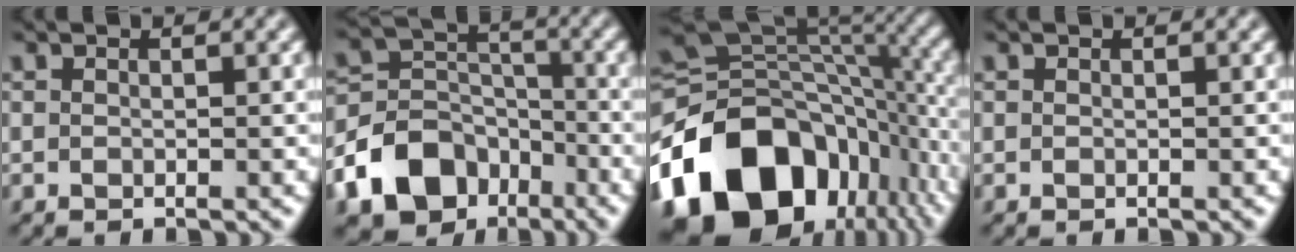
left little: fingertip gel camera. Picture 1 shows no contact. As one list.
[{"total": 11.5, "force": [-6.6, 8.5, 4.0], "torque": [-0.080, -0.010, -0.137]}, {"total": 17.6, "force": [-8.2, 11.9, 10.1], "torque": [-0.204, -0.011, -0.143]}, {"total": 0.0}]